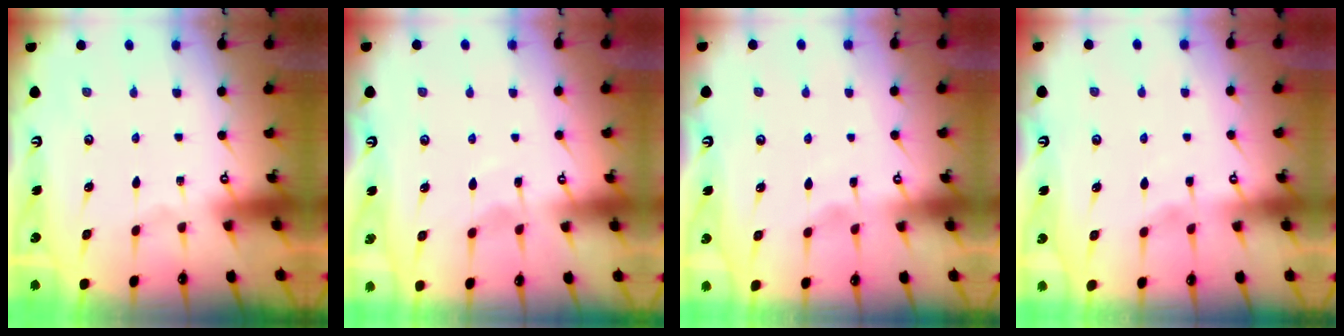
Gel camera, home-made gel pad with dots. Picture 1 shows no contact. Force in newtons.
{"total": 3.9, "press": 3.9, "slide": 0.5}
{"total": 2.7, "press": 2.7, "slide": 0.3}
{"total": 1.9, "press": 1.9, "slide": 0.4}